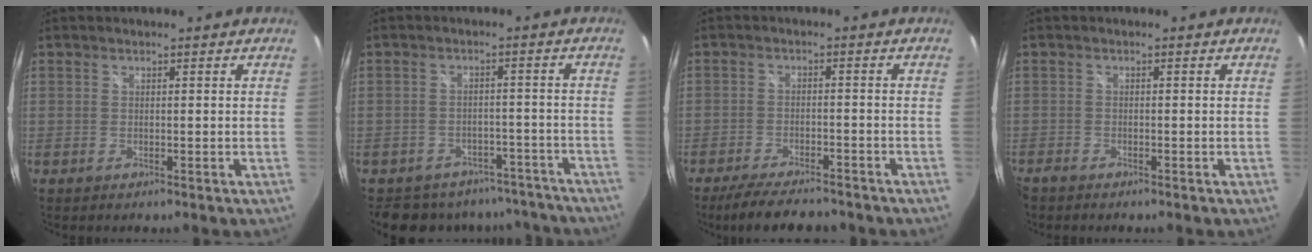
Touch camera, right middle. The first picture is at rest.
{"total": 13.8, "force": [-11.8, 6.4, 3.1], "torque": [-0.067, 0.024, -0.141]}
{"total": 10.1, "force": [-8.6, 2.5, 4.7], "torque": [-0.106, -0.017, -0.135]}
{"total": 1.7, "force": [-1.5, 0.6, 0.3], "torque": [-0.011, -0.006, -0.031]}